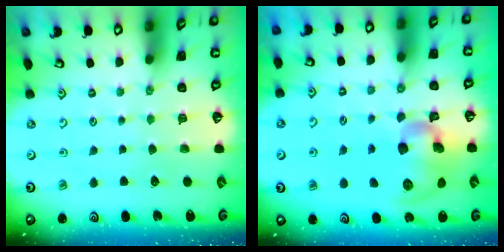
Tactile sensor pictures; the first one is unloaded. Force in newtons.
{"total": 14.7, "press": 14.5, "slide": 2.2}